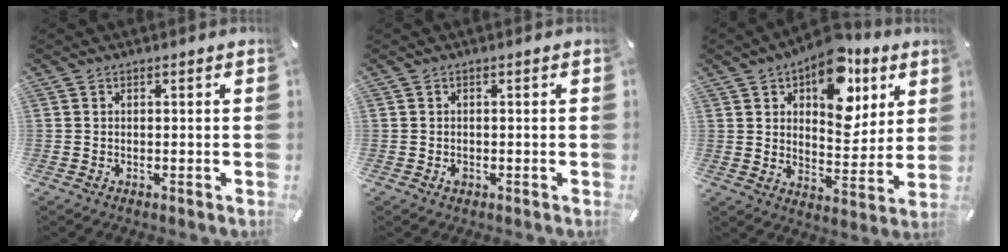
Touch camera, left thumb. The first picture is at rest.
{"total": 1.1, "force": [-0.4, 0.9, 0.6], "torque": [-0.011, 0.002, -0.008]}
{"total": 16.2, "force": [8.6, 9.5, 9.9], "torque": [-0.129, -0.051, 0.147]}